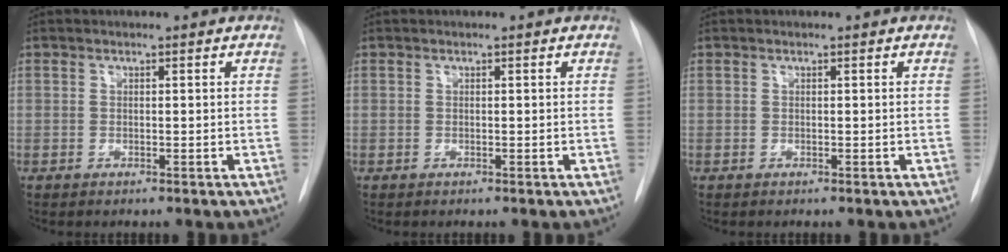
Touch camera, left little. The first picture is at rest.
{"total": 0.0}
{"total": 0.0}